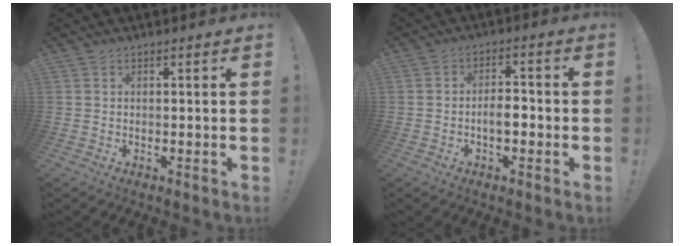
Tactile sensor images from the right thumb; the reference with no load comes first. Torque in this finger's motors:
{"motor_torque": [0.26, 0.18, 0.30, -0.15, 0.15]}